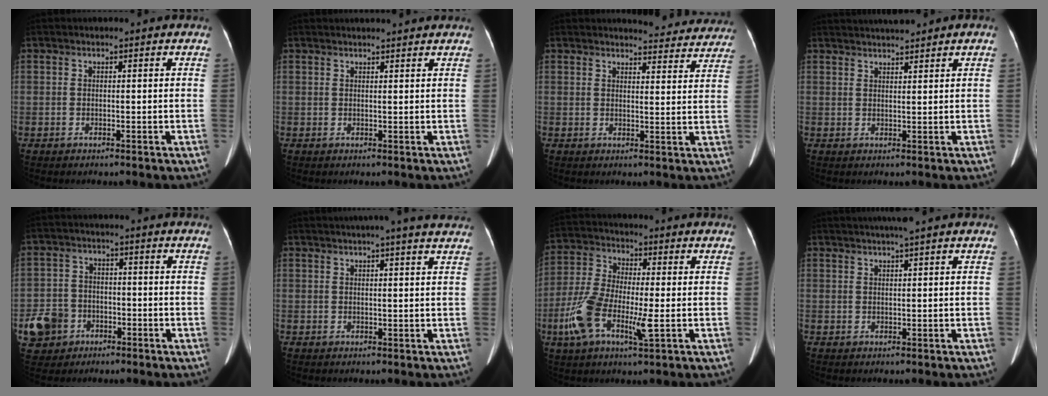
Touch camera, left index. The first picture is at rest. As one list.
[{"total": 5.2, "force": [5.0, 0.2, 1.5], "torque": [-0.018, 0.025, 0.055]}, {"total": 12.4, "force": [12.0, 2.7, 1.6], "torque": [0.015, -0.028, 0.112]}, {"total": 4.6, "force": [4.3, 0.0, 1.5], "torque": [-0.022, 0.027, 0.071]}, {"total": 7.1, "force": [-3.1, 6.1, 2.0], "torque": [-0.058, 0.009, -0.046]}, {"total": 9.9, "force": [8.6, 0.1, 4.9], "torque": [-0.067, 0.022, 0.089]}, {"total": 10.8, "force": [-2.7, 3.3, 10.0], "torque": [-0.218, 0.001, -0.051]}, {"total": 3.8, "force": [3.0, -0.6, 2.2], "torque": [-0.031, 0.020, 0.051]}]